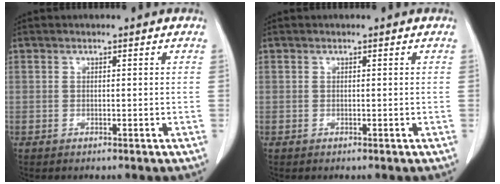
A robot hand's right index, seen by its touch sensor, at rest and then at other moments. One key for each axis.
{"total": 0.0}